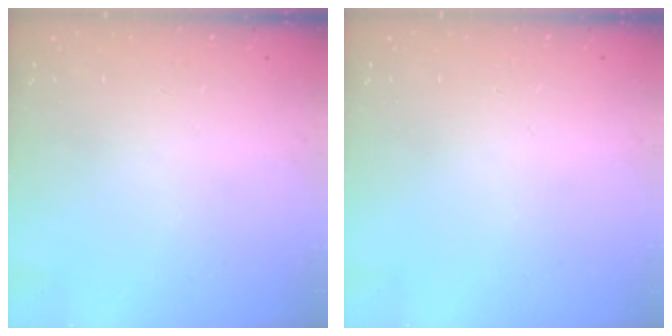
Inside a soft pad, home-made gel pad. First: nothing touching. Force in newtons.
{"total": 0.0}